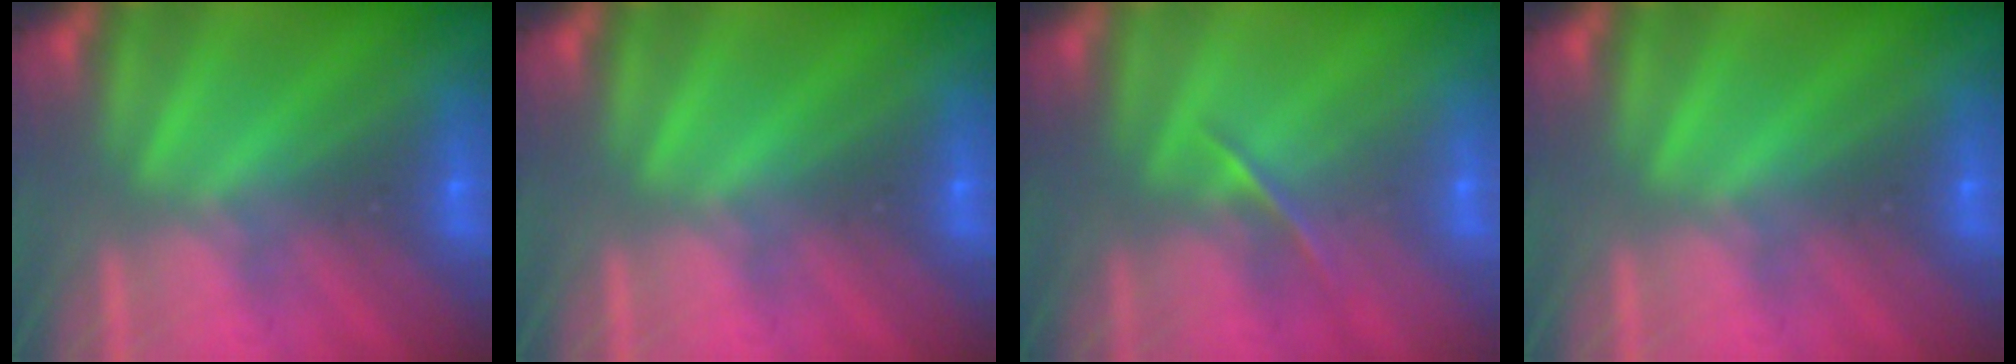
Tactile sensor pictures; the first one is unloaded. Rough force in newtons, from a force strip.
{"total": 0.0}
{"total": 1.4}
{"total": 0.0}